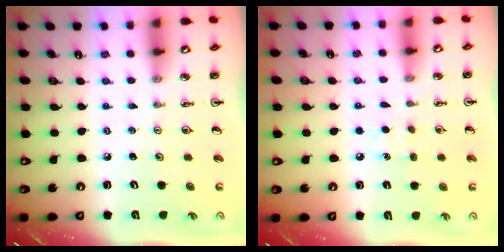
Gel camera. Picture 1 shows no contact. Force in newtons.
{"total": 6.3, "press": 6.3, "slide": 0.8}